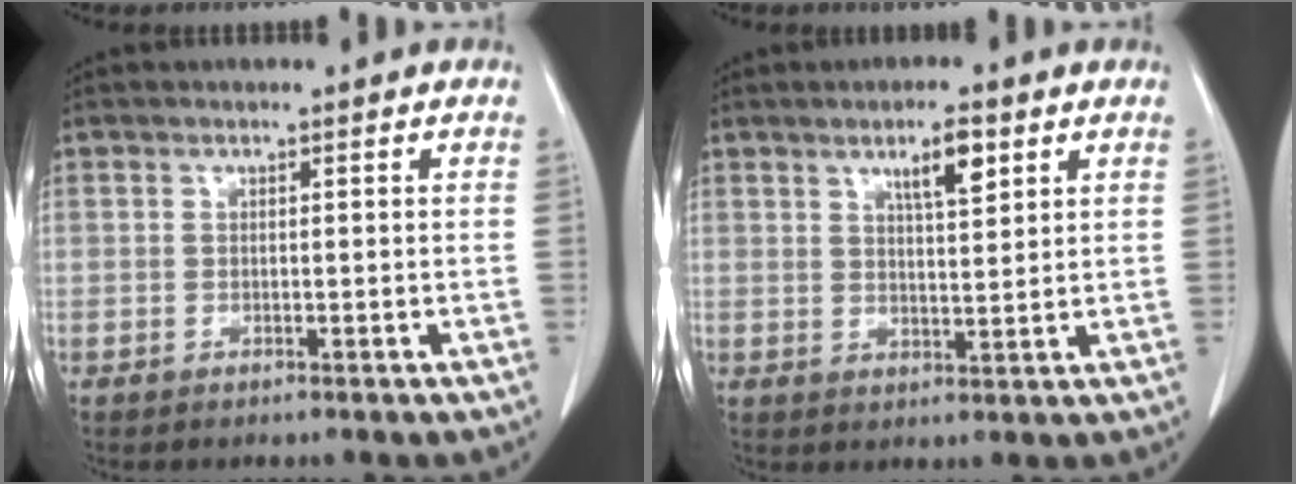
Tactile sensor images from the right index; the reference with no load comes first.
{"total": 5.0, "force": [2.9, 1.0, 4.0], "torque": [-0.072, -0.003, 0.048]}